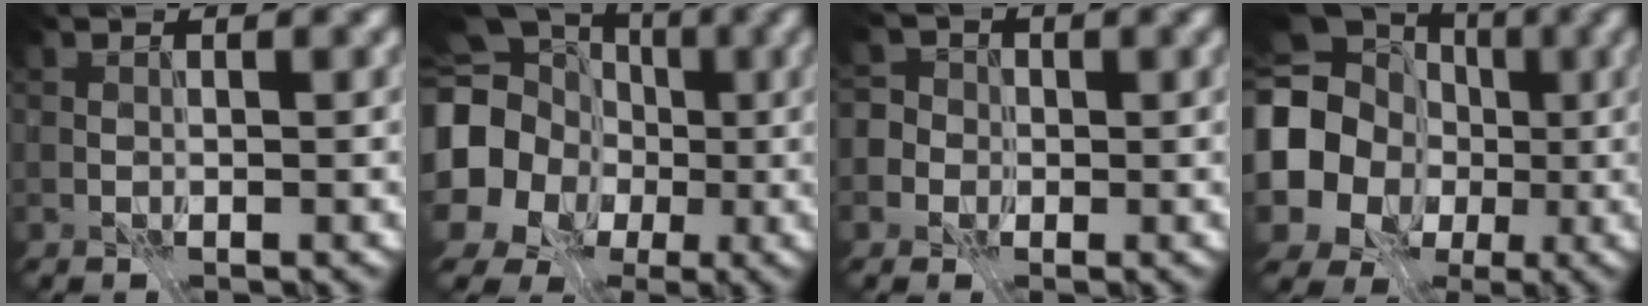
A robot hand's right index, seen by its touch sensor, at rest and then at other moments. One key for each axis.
{"total": 20.2, "fx": -0.3, "fy": 18.9, "fz": 6.9, "tx": -0.205, "ty": -0.004, "tz": -0.051}
{"total": 4.4, "fx": -0.6, "fy": 4.2, "fz": 1.1, "tx": 0.001, "ty": 0.023, "tz": -0.045}
{"total": 16.7, "fx": 0.3, "fy": 15.4, "fz": 6.6, "tx": -0.186, "ty": 0.004, "tz": -0.031}